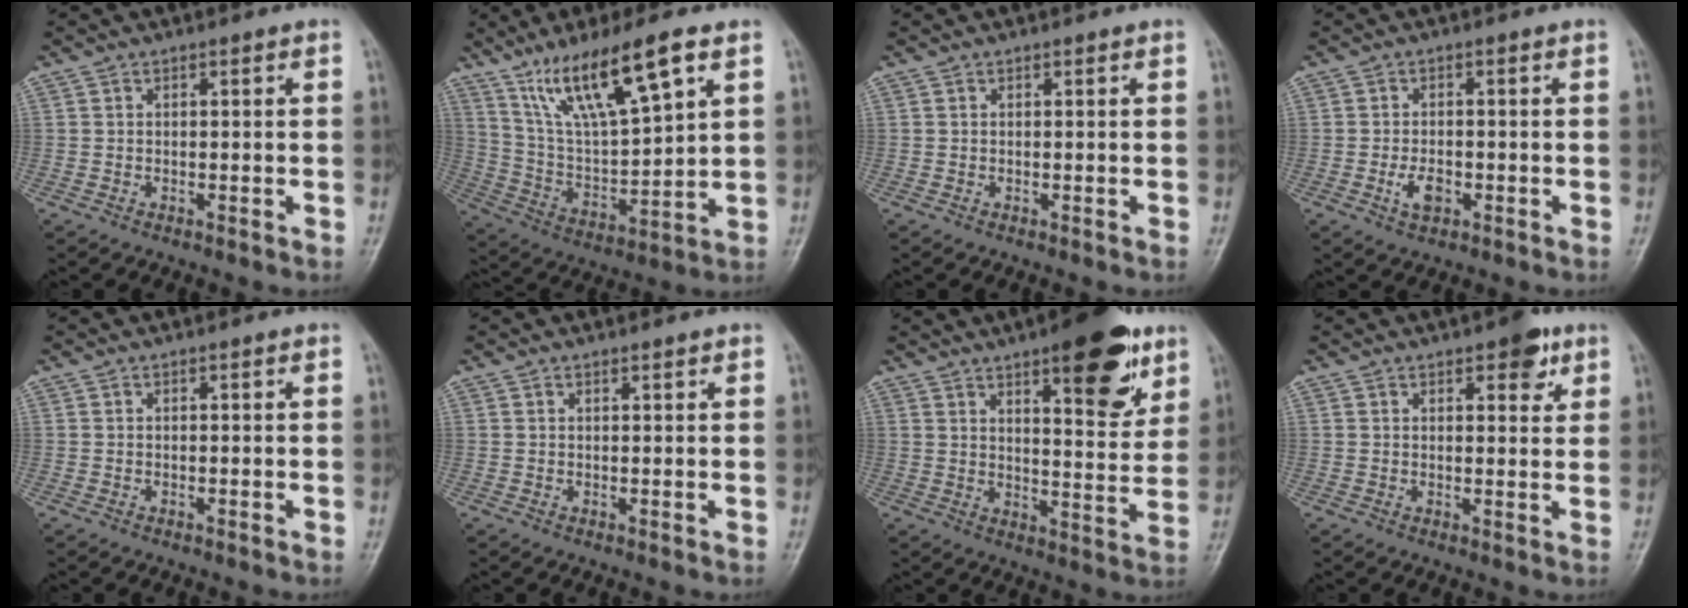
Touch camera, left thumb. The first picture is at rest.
{"total": 16.5, "force": [9.7, 3.6, 12.8], "torque": [-0.226, -0.034, 0.196]}
{"total": 0.0}
{"total": 3.6, "force": [-1.2, 2.1, 2.6], "torque": [-0.045, 0.002, -0.020]}
{"total": 0.0}
{"total": 0.6, "force": [0.5, 0.1, 0.2], "torque": [-0.006, -0.004, 0.009]}
{"total": 15.2, "force": [8.7, 5.2, 11.3], "torque": [-0.115, -0.045, 0.120]}
{"total": 5.1, "force": [2.9, 2.3, 3.5], "torque": [-0.025, -0.011, 0.032]}